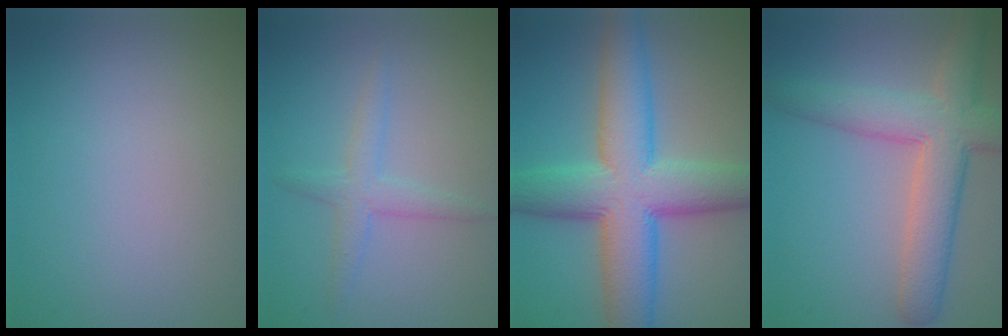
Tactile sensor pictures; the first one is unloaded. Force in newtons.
{"total": 2.2, "press": 2.2, "slide": 0.2}
{"total": 10.8, "press": 10.8, "slide": 0.0}
{"total": 6.8, "press": 6.8, "slide": 0.5}